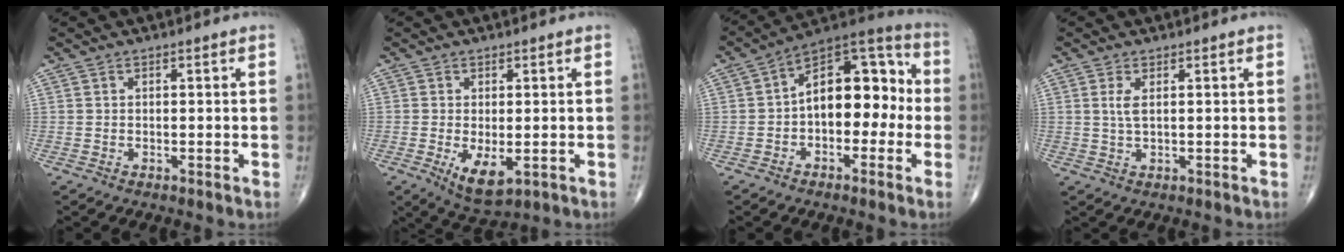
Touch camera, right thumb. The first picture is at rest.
{"total": 6.2, "force": [-1.5, 2.8, 5.3], "torque": [-0.089, -0.016, -0.014]}
{"total": 15.1, "force": [-0.9, 9.1, 12.0], "torque": [-0.143, 0.049, -0.031]}
{"total": 2.5, "force": [0.6, 0.8, 2.2], "torque": [-0.054, 0.000, 0.017]}